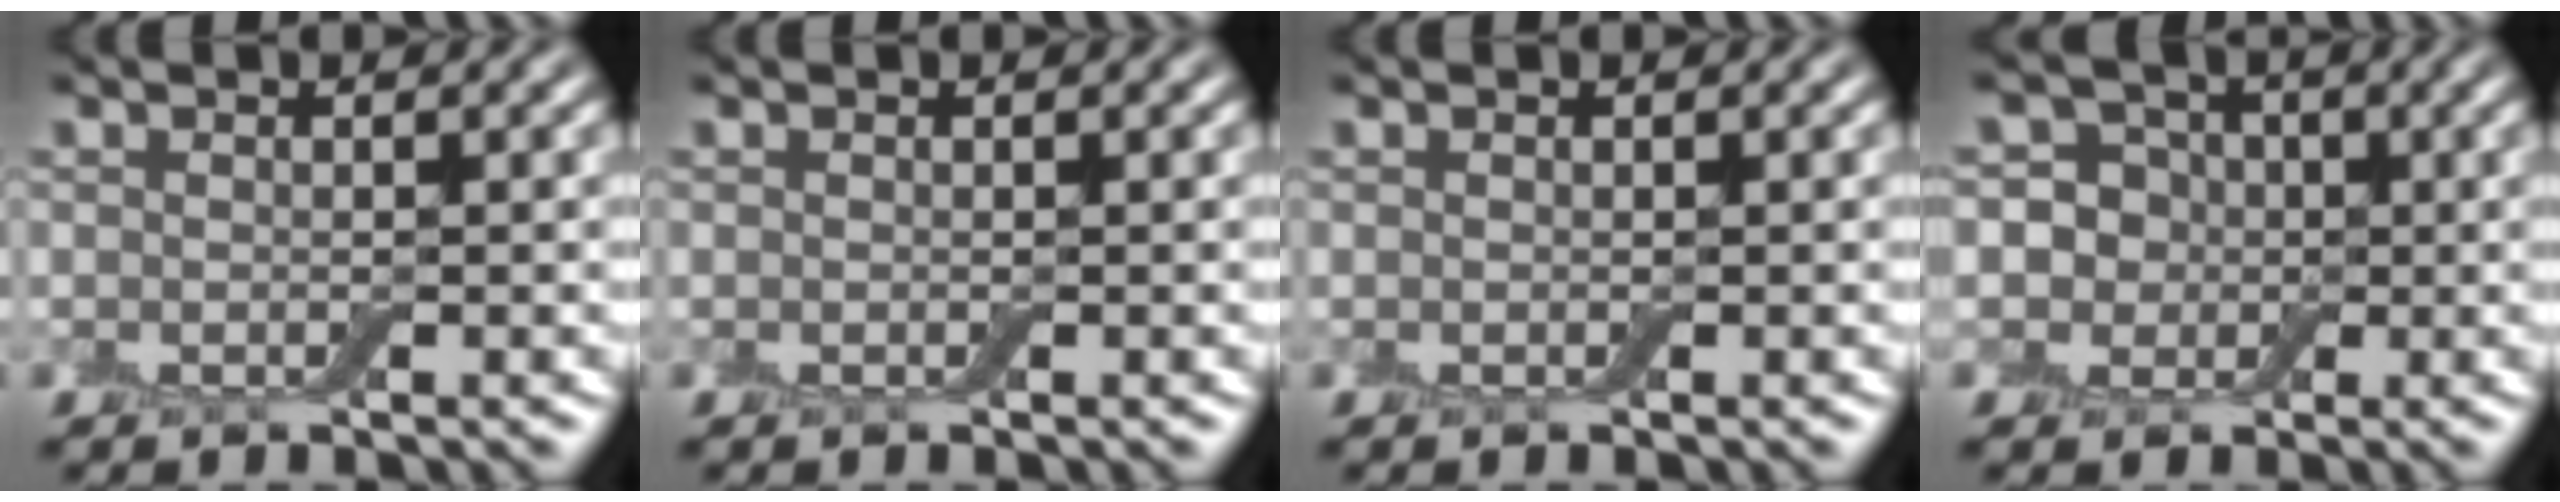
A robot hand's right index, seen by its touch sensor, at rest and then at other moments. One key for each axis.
{"total": 0.0}
{"total": 0.0}
{"total": 5.6, "fx": 1.1, "fy": 5.1, "fz": 1.9, "tx": -0.011, "ty": 0.024, "tz": -0.014}